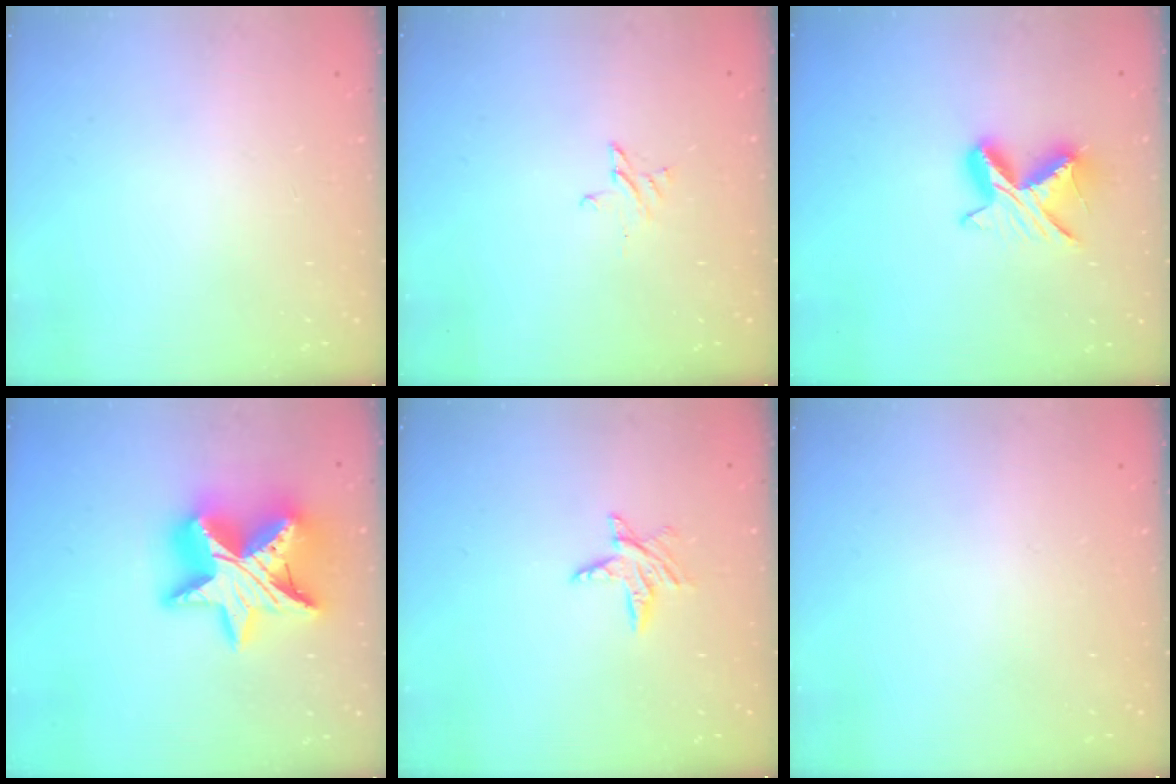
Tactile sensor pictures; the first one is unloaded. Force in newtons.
{"total": 2.6, "press": 2.6, "slide": 0.2}
{"total": 8.7, "press": 8.7, "slide": 0.6}
{"total": 22.0, "press": 22.0, "slide": 1.6}
{"total": 5.9, "press": 5.9, "slide": 0.4}
{"total": 0.0}